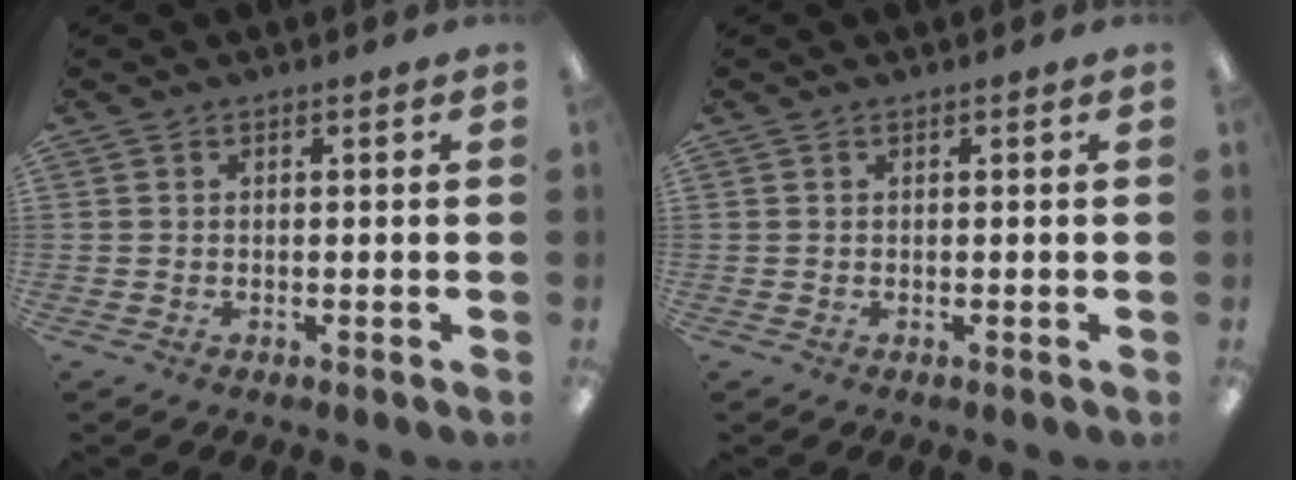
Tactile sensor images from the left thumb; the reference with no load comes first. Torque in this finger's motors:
{"motor_torque": [-0.01, 0.01, -0.14, 0.15, 0.00]}